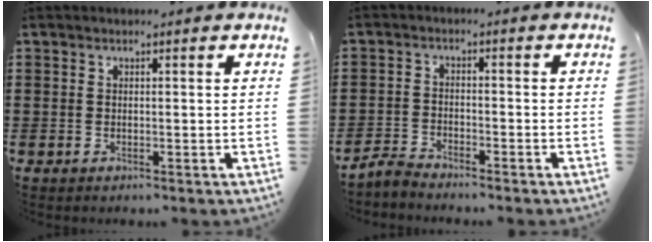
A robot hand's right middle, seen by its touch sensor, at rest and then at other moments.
{"total": 3.2, "force": [-3.2, 0.4, 0.2], "torque": [-0.023, 0.001, -0.071]}